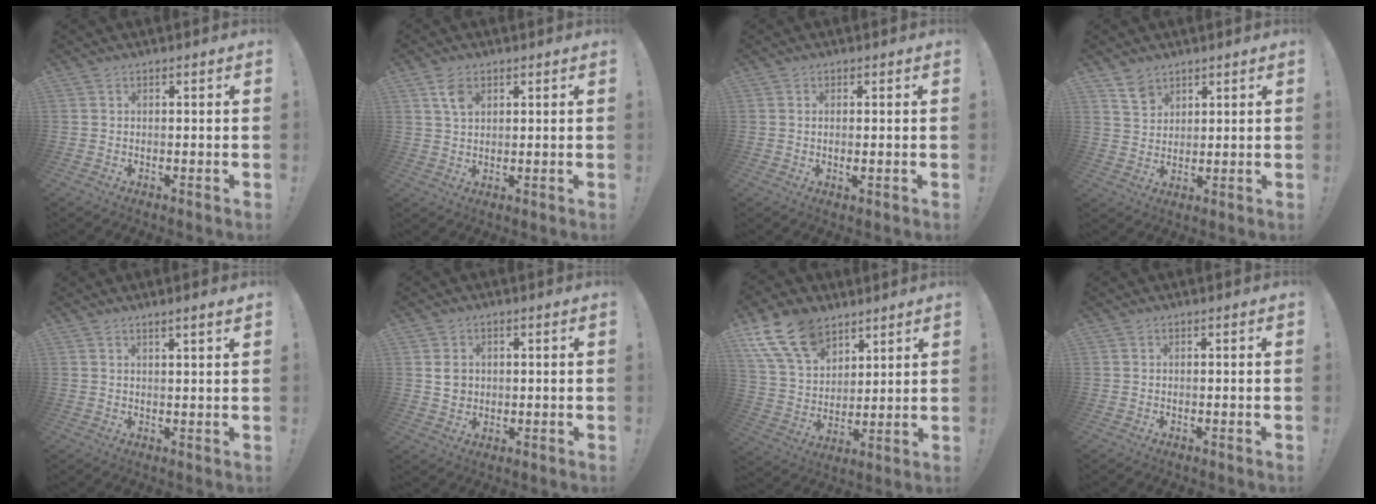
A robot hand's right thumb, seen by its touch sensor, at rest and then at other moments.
{"total": 4.8, "force": [2.3, 2.9, 3.0], "torque": [-0.044, -0.008, 0.042]}
{"total": 1.4, "force": [0.0, 0.5, 1.3], "torque": [-0.024, 0.000, 0.000]}
{"total": 5.6, "force": [4.2, 3.4, 1.5], "torque": [-0.019, -0.026, 0.081]}
{"total": 6.2, "force": [4.3, -1.2, 4.3], "torque": [-0.060, -0.034, 0.064]}
{"total": 4.5, "force": [0.7, 4.0, 1.9], "torque": [-0.024, 0.003, 0.014]}
{"total": 16.6, "force": [10.7, 9.9, 7.8], "torque": [-0.155, -0.055, 0.206]}
{"total": 0.0}